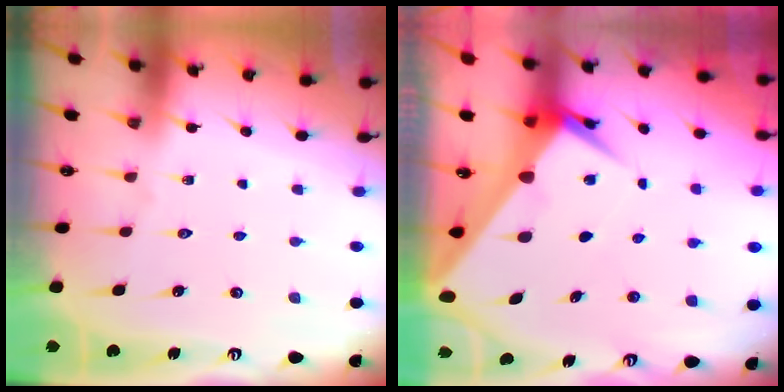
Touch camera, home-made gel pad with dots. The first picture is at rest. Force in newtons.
{"total": 7.1, "press": 7.1, "slide": 0.5}